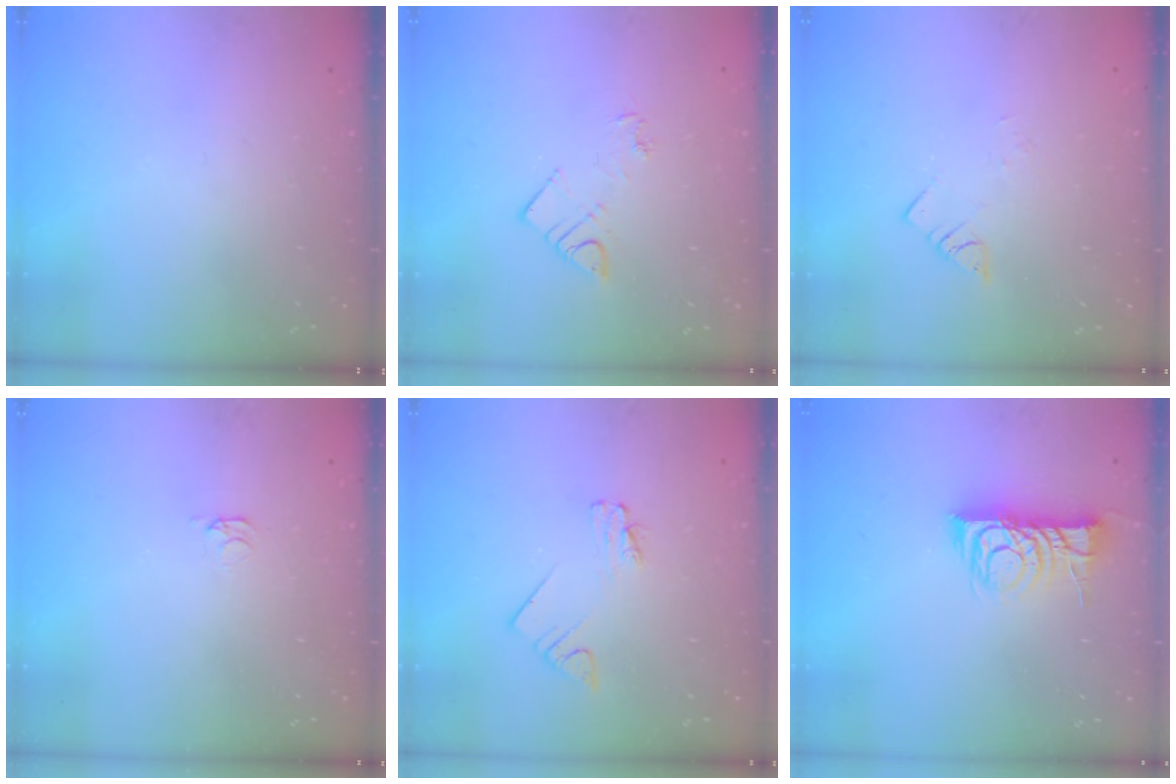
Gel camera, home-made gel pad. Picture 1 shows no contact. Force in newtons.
{"total": 5.0, "press": 5.0, "slide": 0.2}
{"total": 2.8, "press": 2.8, "slide": 0.3}
{"total": 1.6, "press": 1.6, "slide": 0.4}
{"total": 2.0, "press": 2.0, "slide": 0.3}
{"total": 10.8, "press": 10.8, "slide": 0.8}